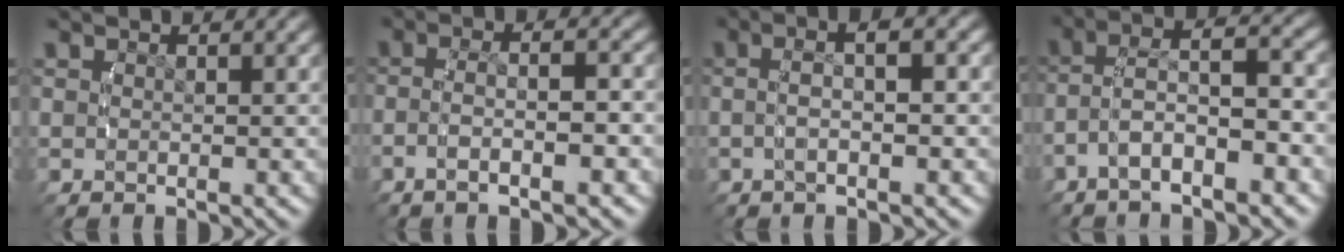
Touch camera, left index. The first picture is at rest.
{"total": 3.9, "force": [-1.7, 0.9, 3.4], "torque": [-0.071, -0.001, -0.026]}
{"total": 3.4, "force": [0.1, 0.5, 3.4], "torque": [-0.061, 0.016, -0.002]}
{"total": 3.9, "force": [-1.0, 1.8, 3.3], "torque": [-0.074, -0.005, -0.011]}